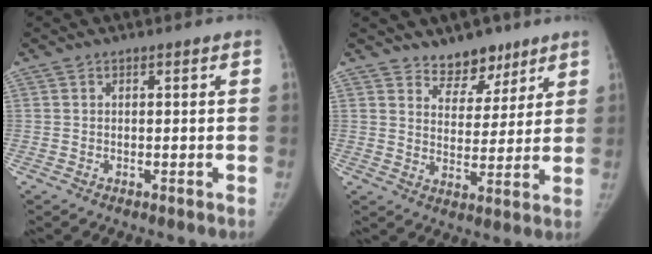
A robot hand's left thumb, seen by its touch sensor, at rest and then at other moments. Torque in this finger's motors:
{"motor_torque": [-0.42, -0.06, -0.19, 0.35, -0.02]}